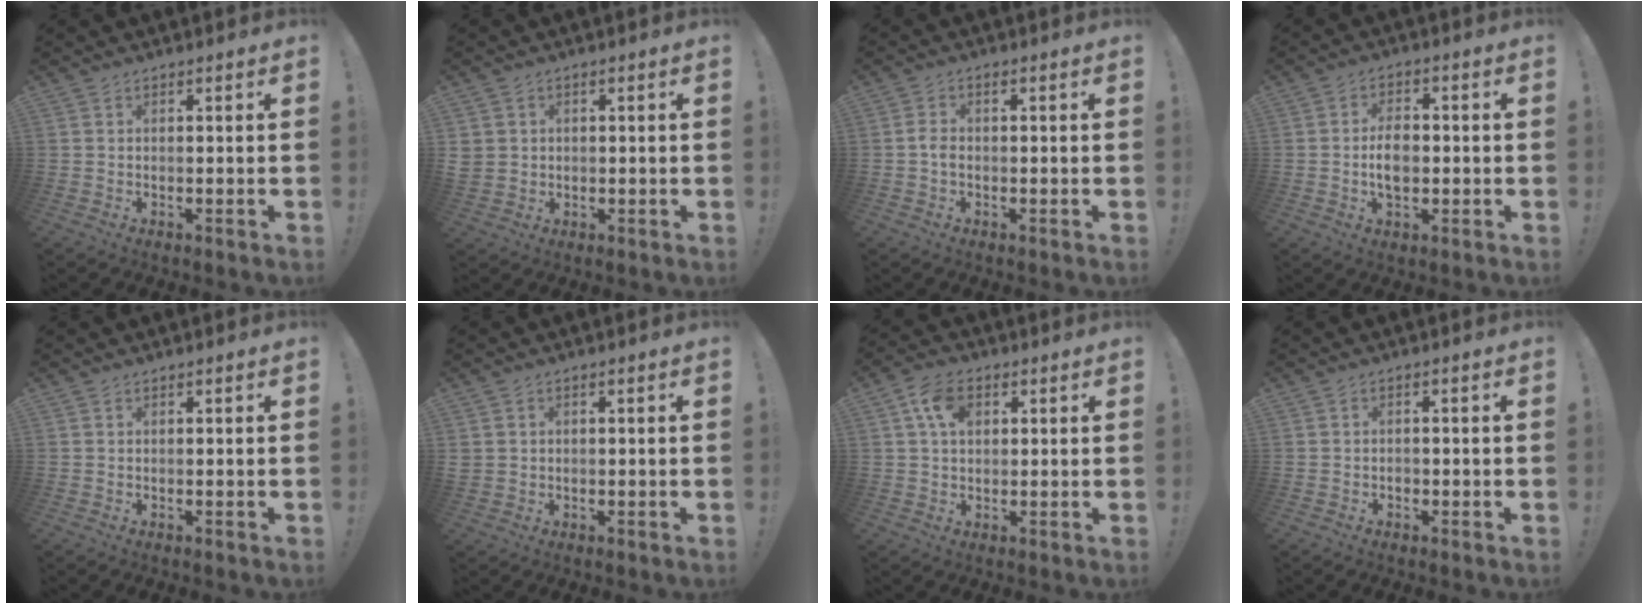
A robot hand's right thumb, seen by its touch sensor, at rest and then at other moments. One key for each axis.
{"total": 3.1, "fx": 0.8, "fy": 2.8, "fz": 1.0, "tx": -0.015, "ty": 0.001, "tz": 0.018}
{"total": 2.0, "fx": -0.3, "fy": 1.0, "fz": 1.7, "tx": -0.038, "ty": 0.004, "tz": -0.008}
{"total": 6.7, "fx": -1.0, "fy": 4.2, "fz": 5.1, "tx": -0.083, "ty": 0.003, "tz": -0.023}
{"total": 0.0}
{"total": 1.7, "fx": 0.1, "fy": 1.5, "fz": 0.8, "tx": -0.014, "ty": 0.005, "tz": 0.004}
{"total": 8.1, "fx": 2.7, "fy": 5.4, "fz": 5.4, "tx": -0.095, "ty": 0.005, "tz": 0.054}
{"total": 1.3, "fx": -0.9, "fy": 0.7, "fz": 0.7, "tx": -0.012, "ty": 0.003, "tz": -0.016}